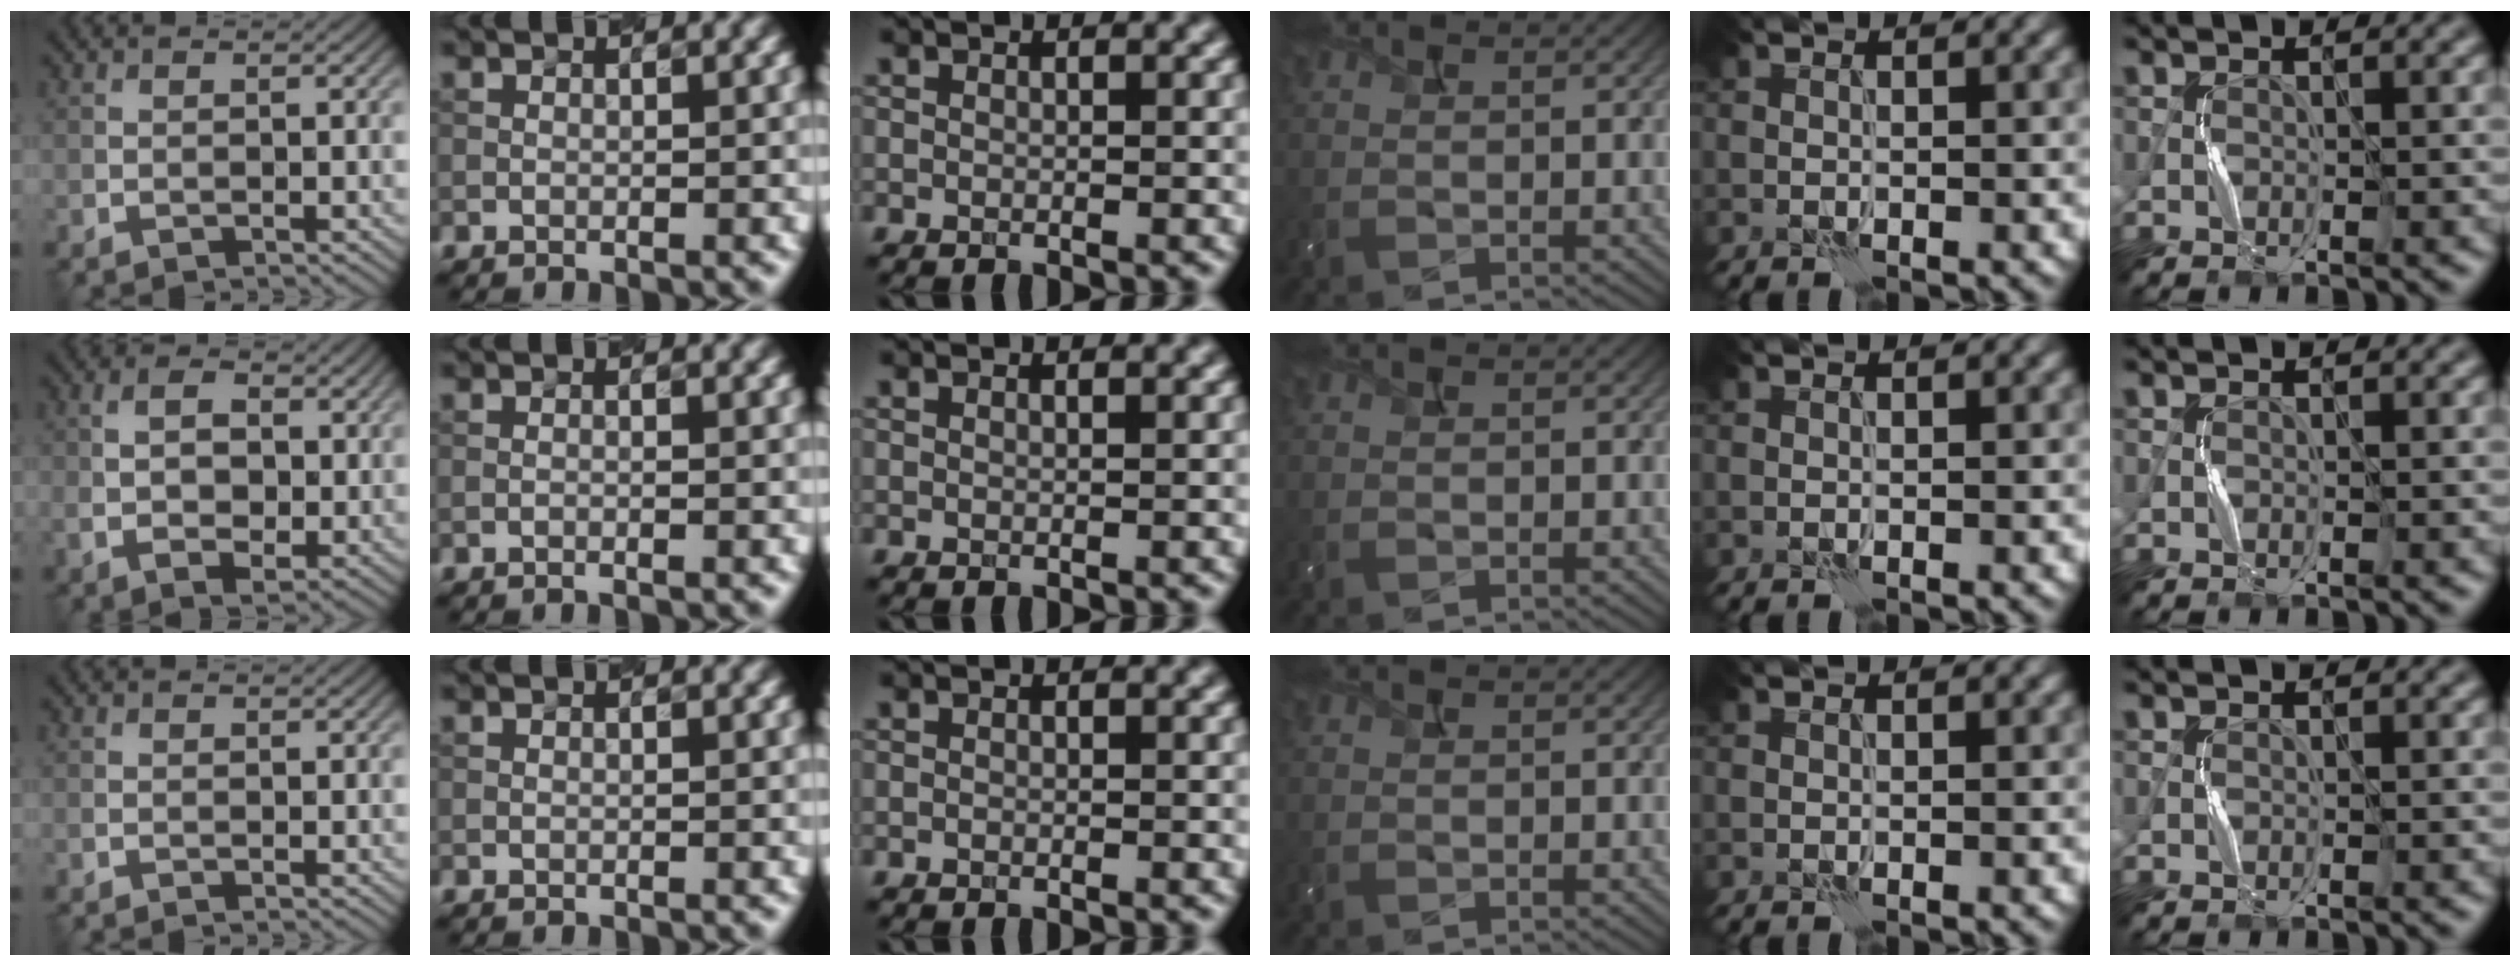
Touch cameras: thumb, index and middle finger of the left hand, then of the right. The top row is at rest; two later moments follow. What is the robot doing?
{"motion": "squeeze", "object": "bubble wrap"}